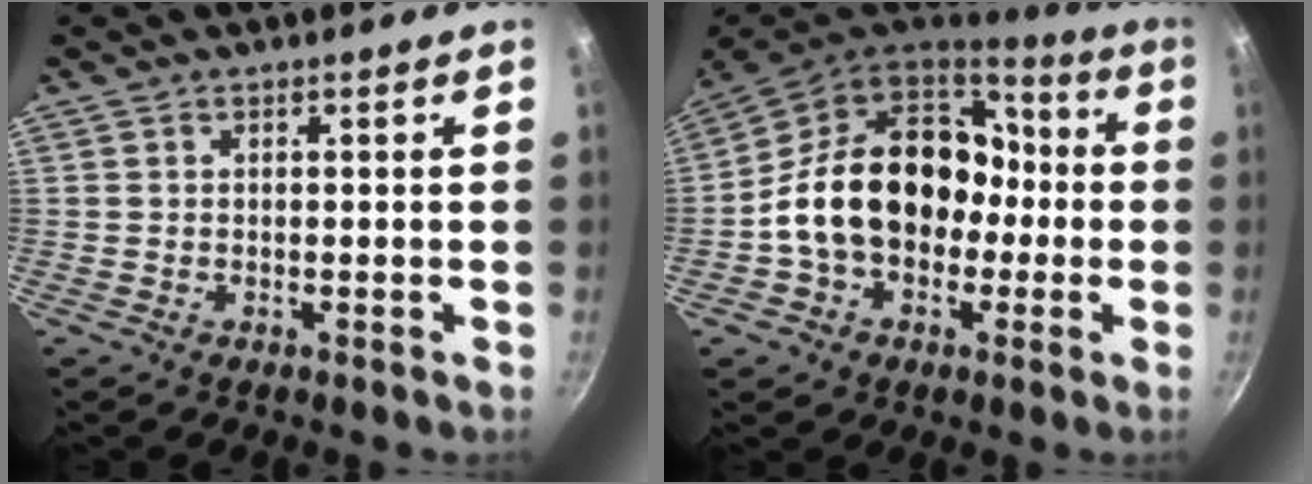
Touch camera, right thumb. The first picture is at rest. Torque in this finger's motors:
{"motor_torque": [2.52, 2.49, 0.82, -0.74, 0.55]}